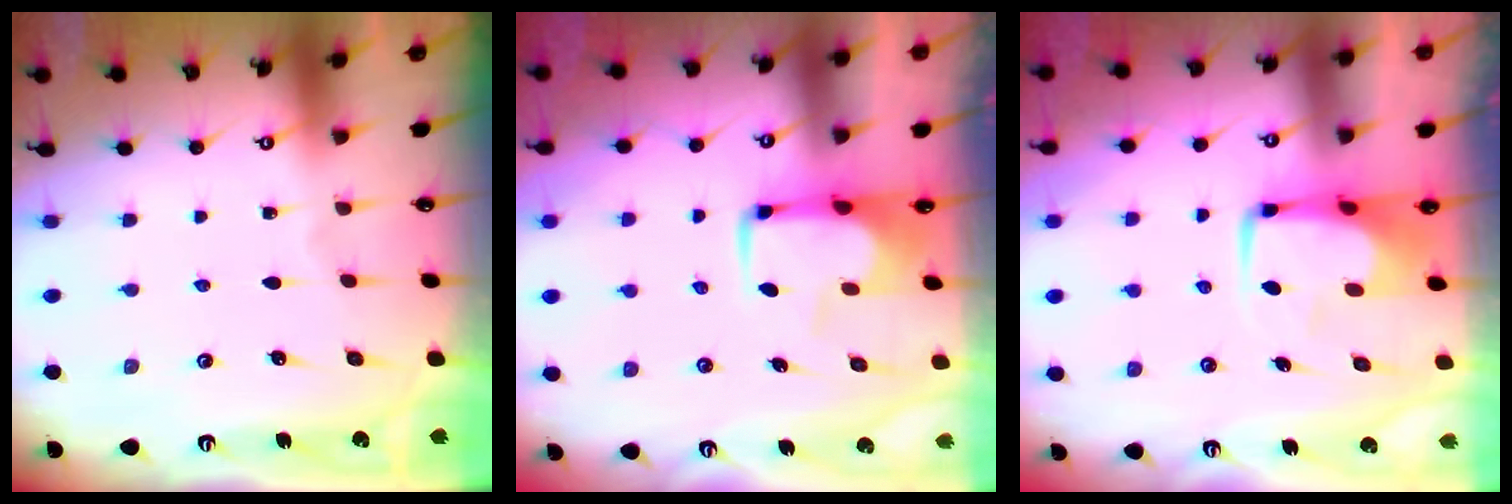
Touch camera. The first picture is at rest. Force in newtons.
{"total": 1.2, "press": 1.0, "slide": 0.5}
{"total": 0.6, "press": 0.4, "slide": 0.4}